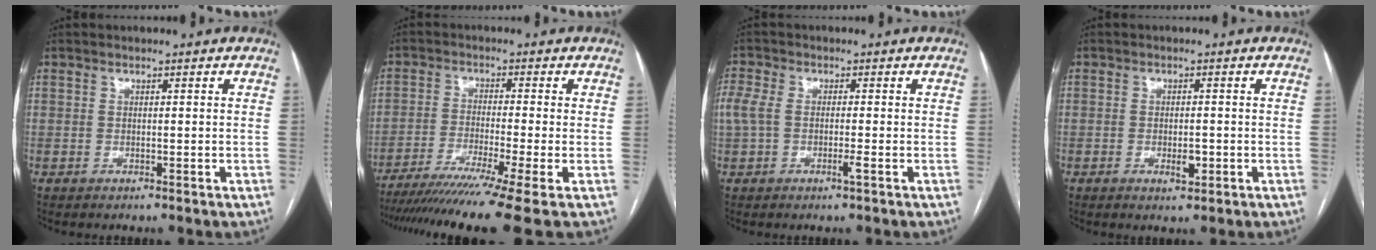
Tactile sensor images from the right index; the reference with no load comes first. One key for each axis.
{"total": 14.2, "fx": -10.8, "fy": -2.4, "fz": 8.8, "tx": -0.134, "ty": -0.043, "tz": -0.173}
{"total": 4.0, "fx": -0.7, "fy": 1.4, "fz": 3.6, "tx": -0.098, "ty": 0.009, "tz": -0.014}
{"total": 2.5, "fx": -0.8, "fy": 1.0, "fz": 2.2, "tx": -0.036, "ty": -0.001, "tz": -0.007}